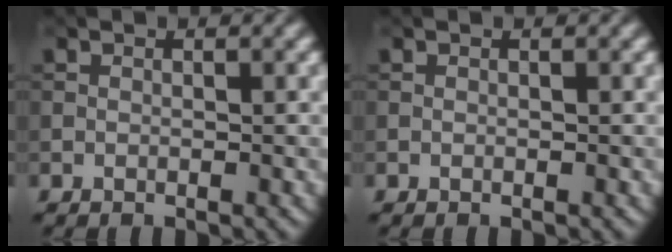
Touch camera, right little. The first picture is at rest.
{"total": 0.0}